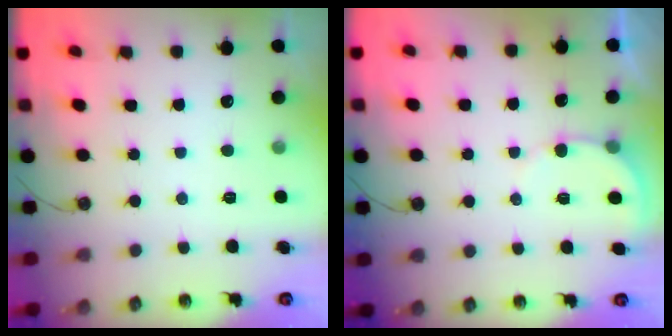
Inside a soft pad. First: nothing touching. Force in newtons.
{"total": 4.3, "press": 4.3, "slide": 0.3}